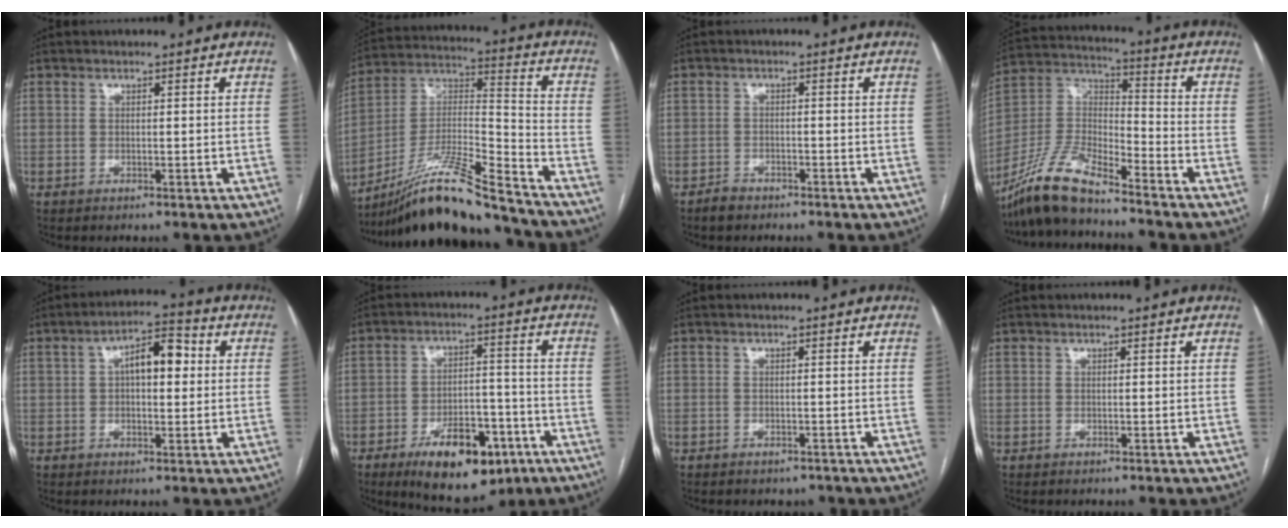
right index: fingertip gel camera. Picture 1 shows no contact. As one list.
[{"total": 17.6, "force": [-15.6, 0.1, 8.3], "torque": [-0.165, 0.015, -0.281]}, {"total": 2.1, "force": [-1.7, 1.2, 0.3], "torque": [-0.010, 0.003, -0.029]}, {"total": 12.1, "force": [-10.2, 2.6, 6.1], "torque": [-0.129, 0.012, -0.198]}, {"total": 7.4, "force": [1.3, 3.1, 6.7], "torque": [-0.106, 0.029, 0.018]}, {"total": 14.2, "force": [-7.9, 6.3, 10.0], "torque": [-0.151, 0.006, -0.114]}, {"total": 2.3, "force": [-1.9, 1.3, 0.3], "torque": [-0.005, 0.003, -0.024]}, {"total": 0.0}]